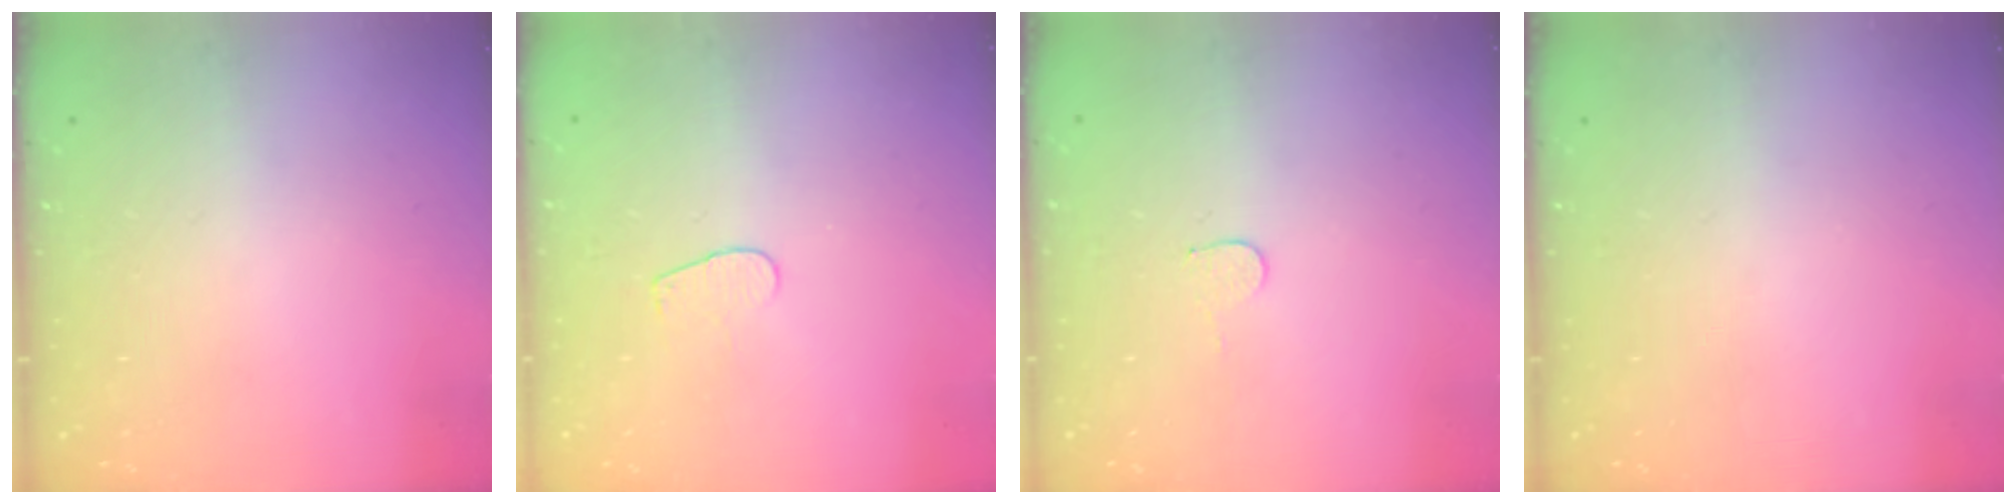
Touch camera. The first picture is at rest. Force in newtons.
{"total": 3.2, "press": 3.2, "slide": 0.3}
{"total": 3.4, "press": 3.4, "slide": 0.2}
{"total": 0.0}